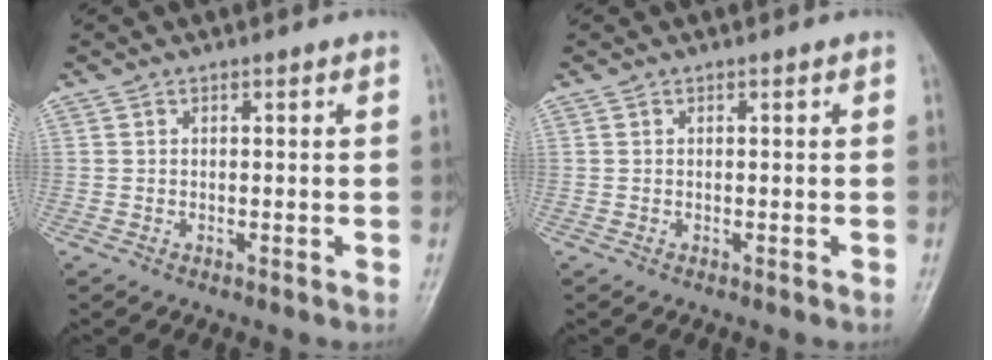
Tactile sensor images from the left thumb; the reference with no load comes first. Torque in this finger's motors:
{"motor_torque": [0.06, 0.06, -0.04, -0.04, 0.00]}